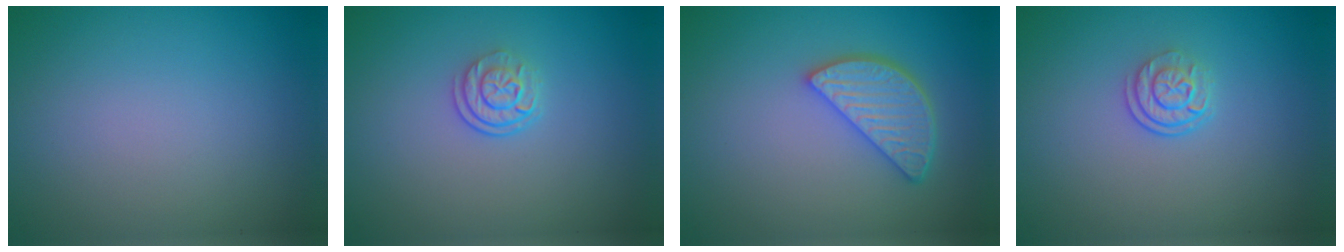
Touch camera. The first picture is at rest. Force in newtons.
{"total": 2.5, "press": 1.8, "slide": 1.7}
{"total": 4.1, "press": 3.5, "slide": 2.1}
{"total": 2.5, "press": 1.8, "slide": 1.7}